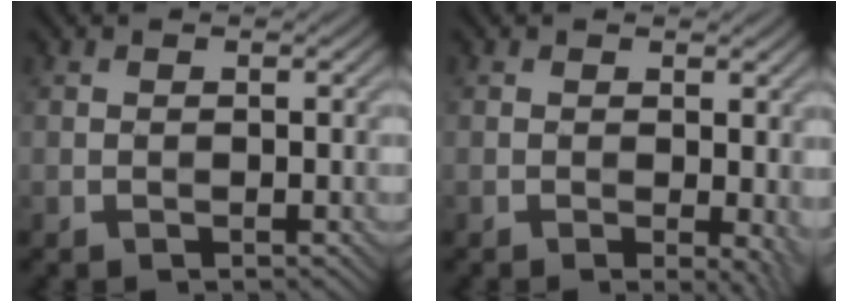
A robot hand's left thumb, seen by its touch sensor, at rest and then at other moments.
{"total": 3.0, "force": [-0.2, 1.1, 2.8], "torque": [-0.034, -0.003, -0.003]}